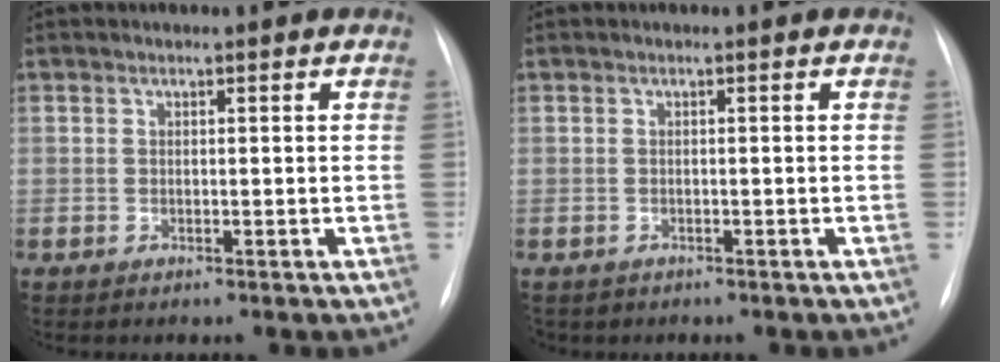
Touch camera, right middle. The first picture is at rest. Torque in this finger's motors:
{"motor_torque": [-0.12, 0.03, 0.00, 0.00]}